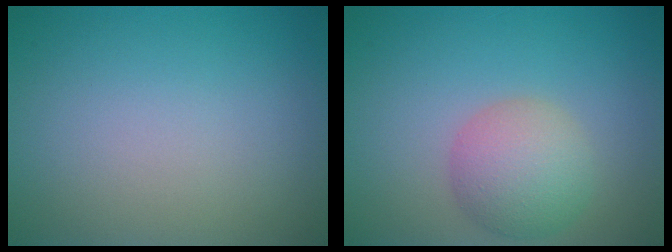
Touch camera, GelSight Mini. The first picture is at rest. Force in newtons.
{"total": 4.4, "press": 4.3, "slide": 0.2}